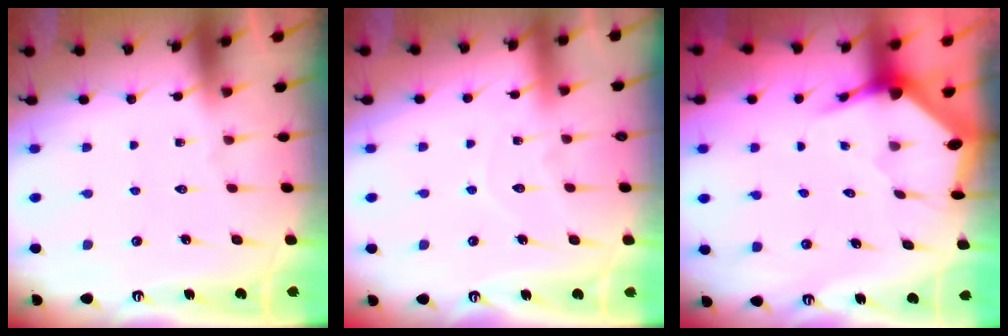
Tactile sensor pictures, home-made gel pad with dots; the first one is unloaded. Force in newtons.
{"total": 5.8, "press": 5.7, "slide": 0.6}
{"total": 3.5, "press": 3.5, "slide": 0.4}